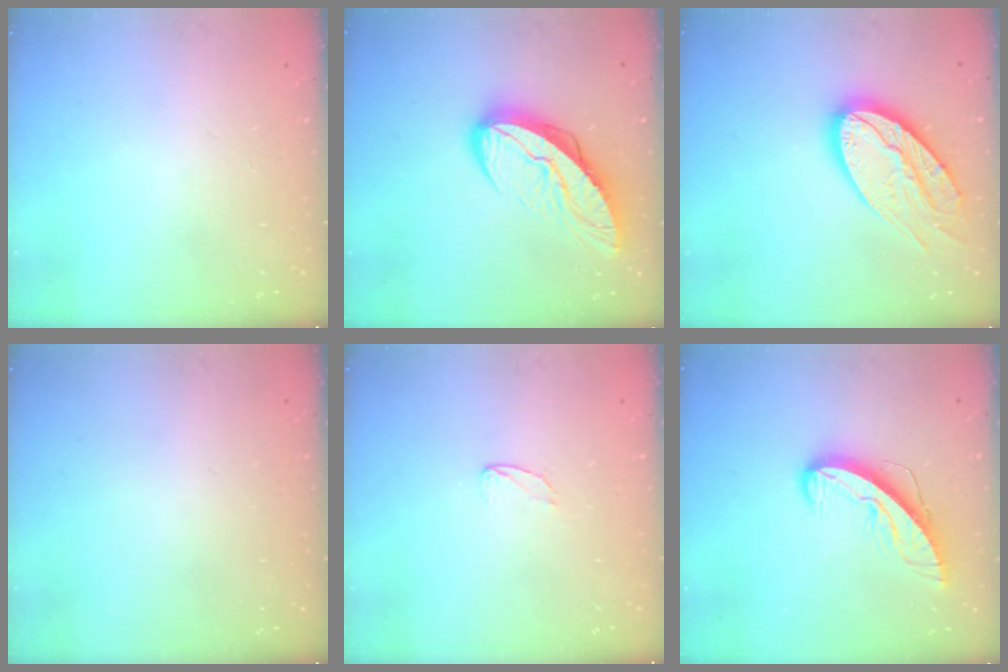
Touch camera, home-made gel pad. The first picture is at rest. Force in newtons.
{"total": 12.0, "press": 11.9, "slide": 1.1}
{"total": 17.5, "press": 17.4, "slide": 1.9}
{"total": 0.0}
{"total": 4.1, "press": 4.1, "slide": 0.4}
{"total": 9.1, "press": 9.1, "slide": 0.6}